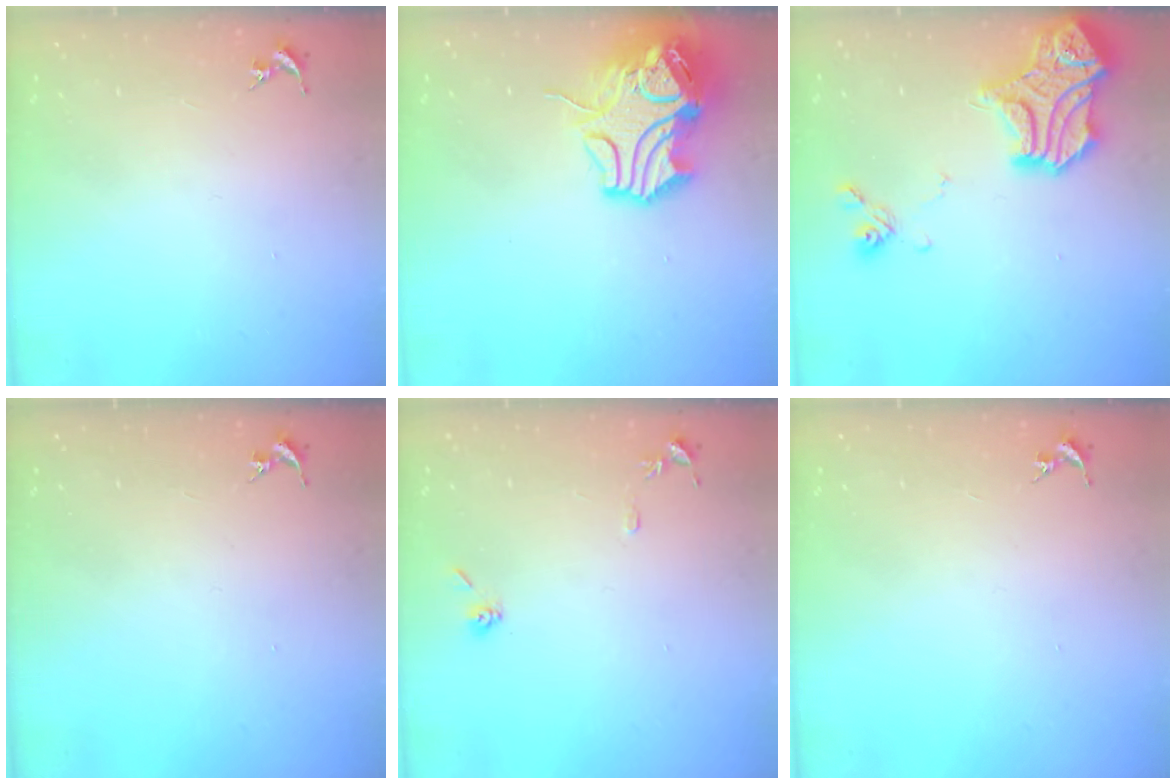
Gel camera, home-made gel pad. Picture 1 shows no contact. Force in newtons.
{"total": 13.9, "press": 13.8, "slide": 2.1}
{"total": 17.9, "press": 17.9, "slide": 0.7}
{"total": 0.0}
{"total": 7.2, "press": 7.2, "slide": 0.8}
{"total": 0.0}